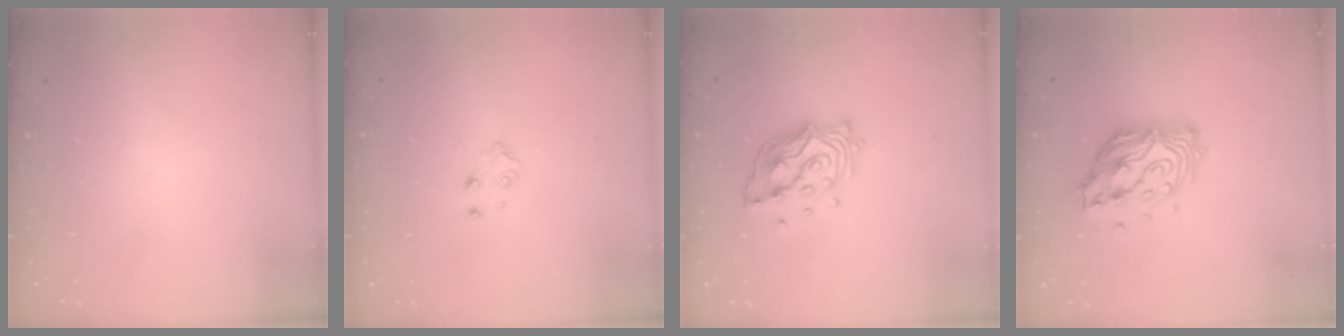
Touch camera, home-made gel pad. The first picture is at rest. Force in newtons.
{"total": 4.4, "press": 4.4, "slide": 0.5}
{"total": 13.4, "press": 13.3, "slide": 1.3}
{"total": 14.1, "press": 14.0, "slide": 1.3}